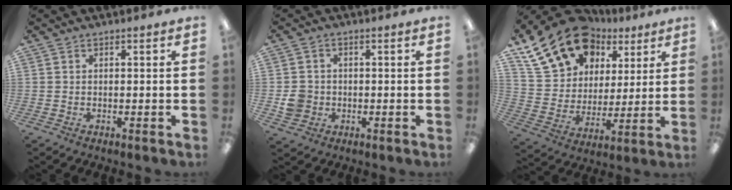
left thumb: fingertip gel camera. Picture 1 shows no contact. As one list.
[{"total": 5.0, "force": [-0.7, 4.7, 1.6], "torque": [-0.021, 0.006, -0.013]}, {"total": 20.8, "force": [12.4, 14.2, 8.6], "torque": [-0.162, -0.054, 0.236]}]